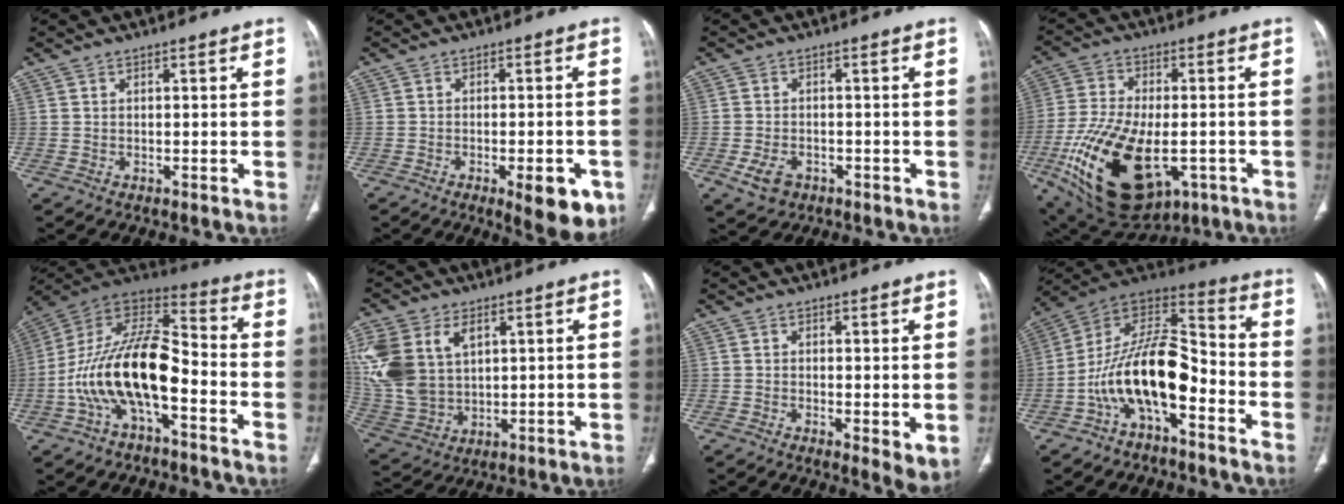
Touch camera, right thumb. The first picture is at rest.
{"total": 9.6, "force": [-4.4, 3.3, 7.8], "torque": [-0.081, 0.006, -0.051]}
{"total": 4.5, "force": [-2.1, 3.2, 2.4], "torque": [-0.045, 0.009, -0.029]}
{"total": 24.0, "force": [-7.3, 13.0, 18.8], "torque": [-0.398, -0.013, -0.103]}
{"total": 19.0, "force": [-5.6, 8.6, 16.0], "torque": [-0.295, 0.068, -0.102]}
{"total": 18.1, "force": [6.0, 12.2, 11.9], "torque": [-0.269, -0.005, 0.130]}
{"total": 4.8, "force": [-0.4, 1.8, 4.4], "torque": [-0.069, -0.017, -0.005]}
{"total": 17.0, "force": [-6.5, 8.0, 13.6], "torque": [-0.225, 0.085, -0.117]}